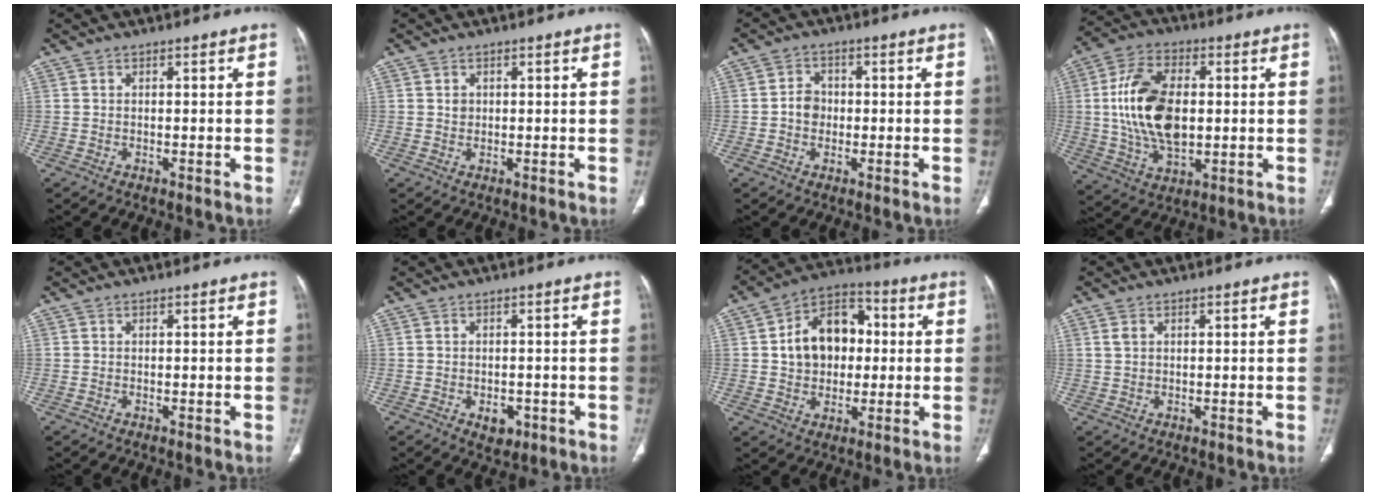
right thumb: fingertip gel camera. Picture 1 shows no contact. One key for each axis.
{"total": 1.1, "fx": 0.3, "fy": 1.0, "fz": 0.5, "tx": -0.004, "ty": 0.001, "tz": 0.005}
{"total": 3.7, "fx": -0.4, "fy": 3.2, "fz": 1.8, "tx": -0.014, "ty": 0.011, "tz": -0.015}
{"total": 16.8, "fx": 1.1, "fy": 9.8, "fz": 13.6, "tx": -0.250, "ty": 0.004, "tz": 0.024}
{"total": 0.0}
{"total": 3.4, "fx": -1.3, "fy": 2.3, "fz": 2.2, "tx": -0.016, "ty": 0.003, "tz": -0.010}
{"total": 14.3, "fx": 1.4, "fy": 10.5, "fz": 9.6, "tx": -0.117, "ty": 0.021, "tz": 0.017}
{"total": 1.6, "fx": 0.8, "fy": 0.9, "fz": 1.0, "tx": -0.027, "ty": 0.004, "tz": 0.022}